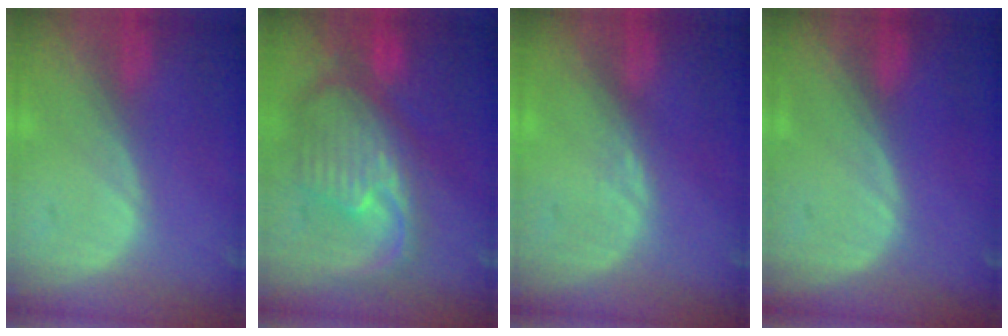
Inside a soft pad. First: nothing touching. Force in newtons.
{"total": 11.6, "press": 10.1, "slide": 5.8}
{"total": 0.5, "press": 0.5, "slide": 0.1}
{"total": 0.0}